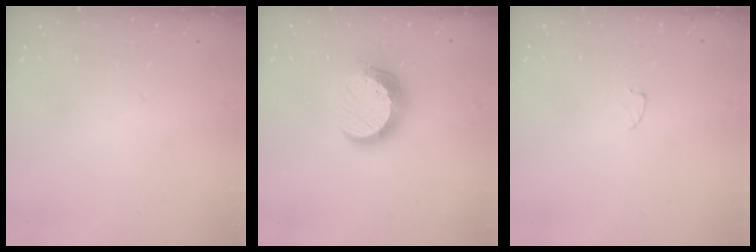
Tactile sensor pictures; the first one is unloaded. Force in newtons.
{"total": 11.5, "press": 11.5, "slide": 0.8}
{"total": 2.6, "press": 2.6, "slide": 0.2}